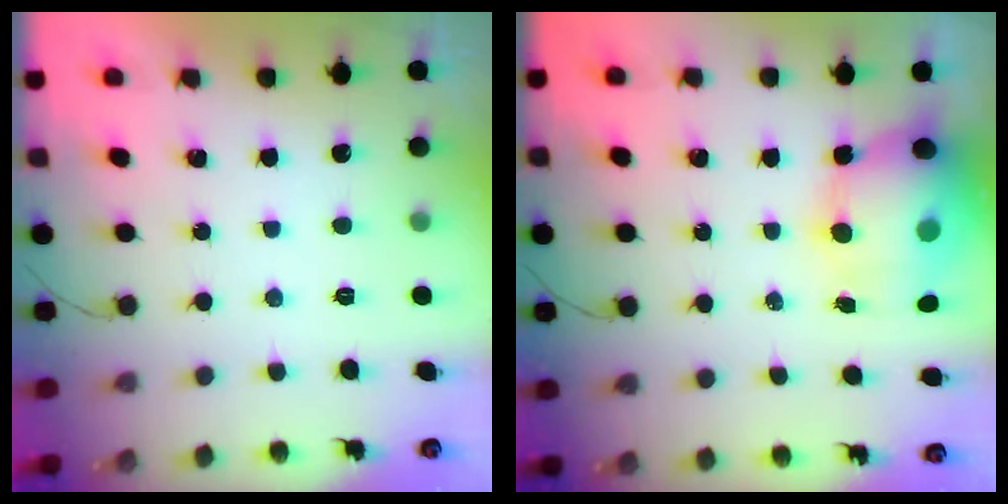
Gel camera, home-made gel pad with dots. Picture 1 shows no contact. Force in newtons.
{"total": 14.3, "press": 13.9, "slide": 3.7}